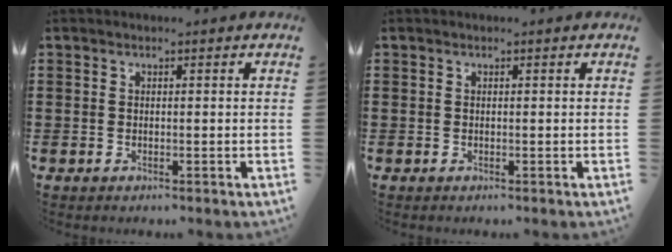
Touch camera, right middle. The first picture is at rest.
{"total": 0.0}